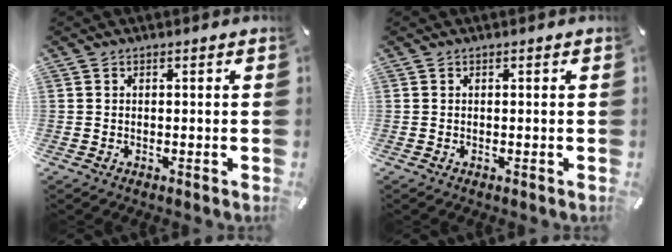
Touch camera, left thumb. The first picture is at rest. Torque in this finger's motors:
{"motor_torque": [0.00, 0.00, 0.01, 0.02, 0.00]}